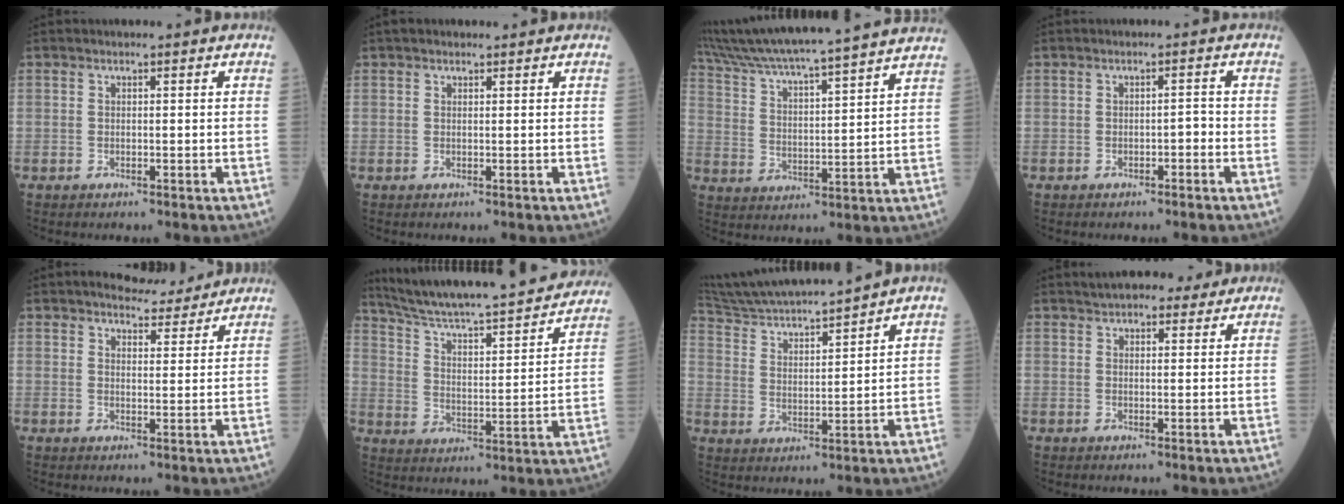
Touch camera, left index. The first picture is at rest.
{"total": 1.9, "force": [1.6, 0.5, 0.9], "torque": [-0.015, 0.022, 0.025]}
{"total": 23.1, "force": [20.8, -0.8, 10.1], "torque": [-0.183, -0.005, 0.307]}
{"total": 1.3, "force": [-0.7, 0.4, 1.0], "torque": [-0.011, 0.003, -0.012]}
{"total": 5.4, "force": [5.1, 1.4, 1.1], "torque": [-0.020, 0.004, 0.071]}
{"total": 26.2, "force": [23.6, 2.3, 11.1], "torque": [-0.184, -0.019, 0.332]}
{"total": 13.5, "force": [12.6, -0.7, 4.8], "torque": [-0.095, 0.006, 0.227]}
{"total": 7.2, "force": [5.9, 2.8, 3.0], "torque": [-0.037, 0.028, 0.088]}